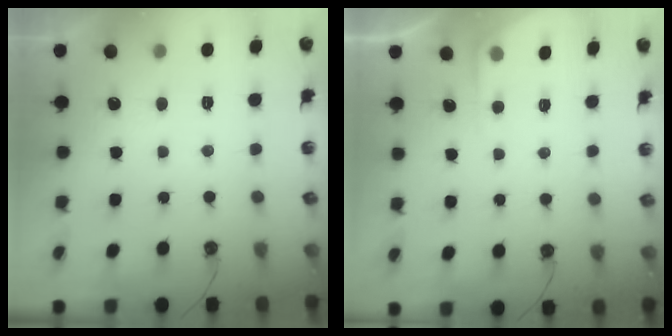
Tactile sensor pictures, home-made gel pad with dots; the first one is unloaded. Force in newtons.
{"total": 3.1, "press": 3.0, "slide": 0.5}